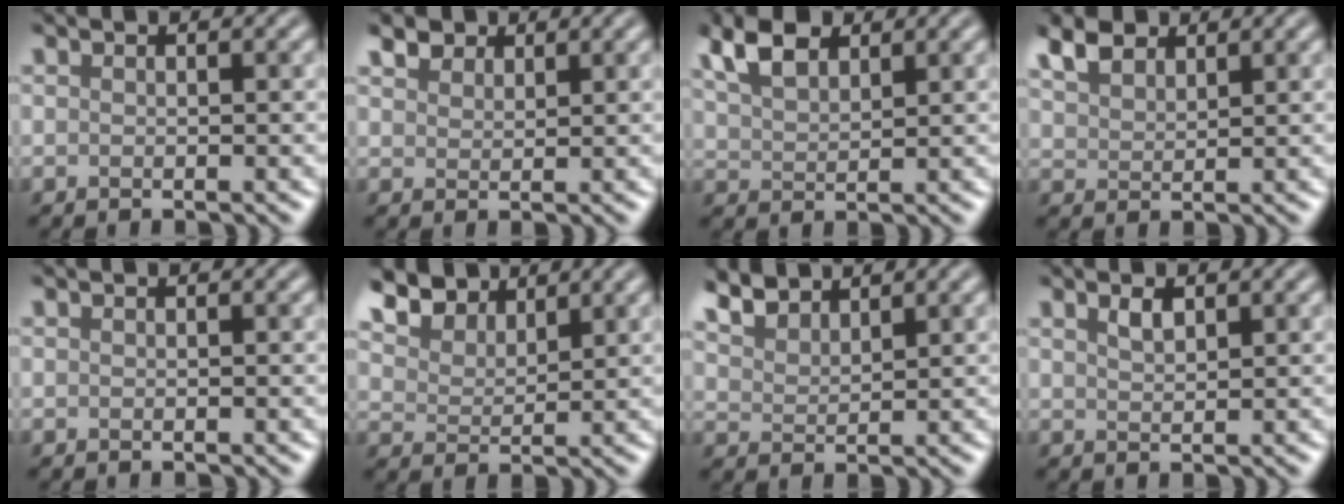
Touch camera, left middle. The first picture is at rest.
{"total": 2.8, "force": [2.3, 1.4, 0.9], "torque": [-0.025, -0.004, 0.048]}
{"total": 4.9, "force": [3.2, 2.4, 2.8], "torque": [-0.070, 0.011, 0.062]}
{"total": 4.1, "force": [2.9, 2.0, 1.9], "torque": [-0.050, 0.011, 0.059]}
{"total": 0.0}
{"total": 6.4, "force": [5.1, 2.9, 2.5], "torque": [-0.075, 0.001, 0.094]}
{"total": 4.7, "force": [4.0, 1.8, 1.8], "torque": [-0.056, 0.003, 0.076]}
{"total": 1.4, "force": [0.9, 0.5, 0.9], "torque": [-0.023, -0.001, 0.019]}